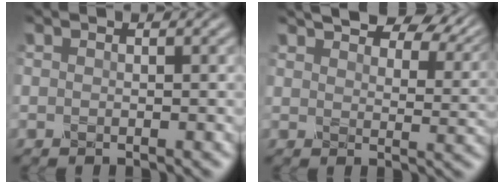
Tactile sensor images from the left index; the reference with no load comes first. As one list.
[{"total": 7.8, "force": [6.2, 2.7, 3.9], "torque": [-0.061, 0.020, 0.090]}]